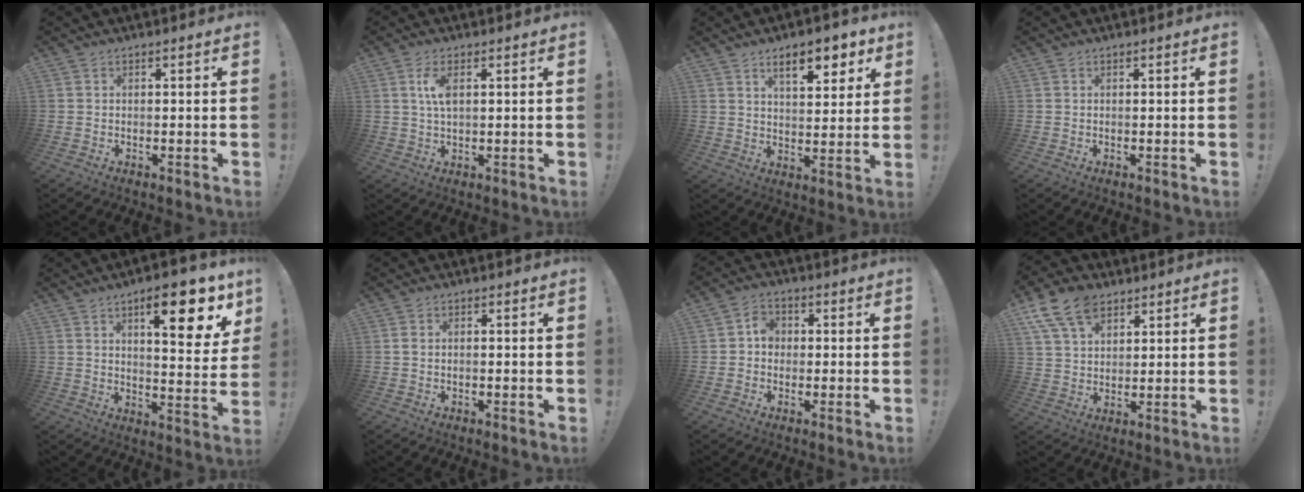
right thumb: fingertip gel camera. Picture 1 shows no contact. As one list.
[{"total": 5.1, "force": [1.3, 2.1, 4.4], "torque": [-0.081, -0.004, 0.016]}, {"total": 10.3, "force": [6.0, 3.8, 7.4], "torque": [-0.098, -0.025, 0.100]}, {"total": 0.0}, {"total": 15.8, "force": [8.2, 4.6, 12.6], "torque": [-0.163, -0.043, 0.122]}, {"total": 0.7, "force": [-0.1, 0.6, 0.4], "torque": [-0.007, 0.004, -0.002]}, {"total": 4.4, "force": [-0.6, 3.8, 2.3], "torque": [-0.028, 0.010, -0.013]}, {"total": 12.5, "force": [7.3, 7.8, 6.6], "torque": [-0.115, -0.025, 0.140]}]